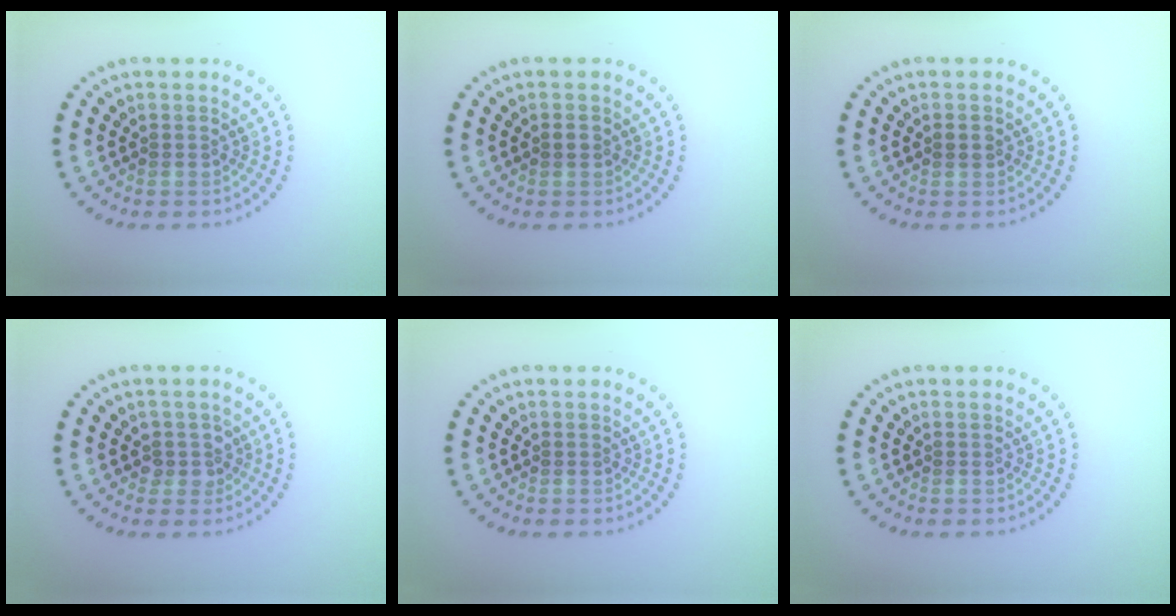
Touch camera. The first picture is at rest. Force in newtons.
{"total": 0.8, "press": 0.8, "slide": 0.1}
{"total": 1.2, "press": 1.2, "slide": 0.2}
{"total": 1.8, "press": 1.5, "slide": 1.0}
{"total": 0.0}
{"total": 0.0}